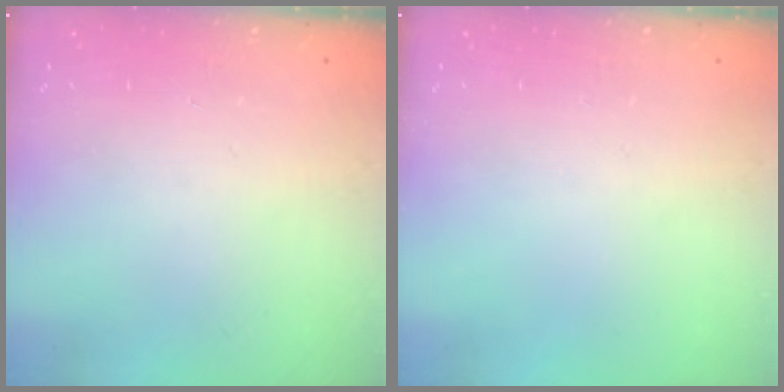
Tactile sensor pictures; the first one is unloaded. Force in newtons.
{"total": 0.0}